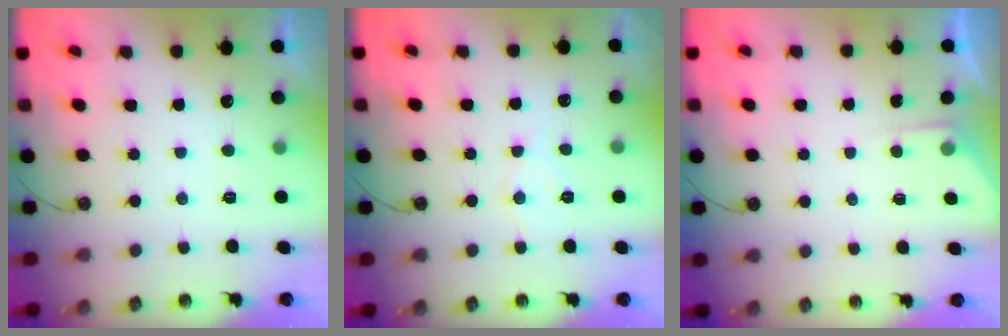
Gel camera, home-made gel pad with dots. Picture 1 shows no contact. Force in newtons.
{"total": 5.3, "press": 5.2, "slide": 0.8}
{"total": 2.0, "press": 2.0, "slide": 0.3}